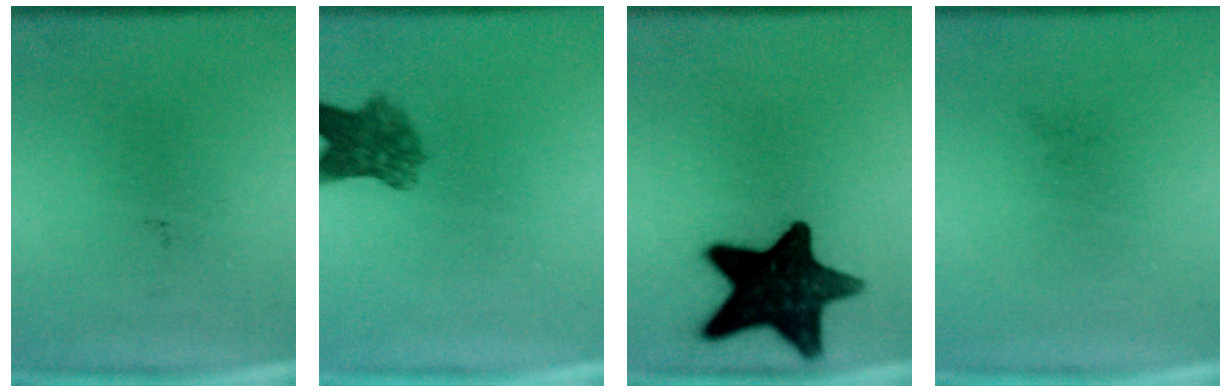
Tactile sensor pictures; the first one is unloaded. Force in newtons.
{"total": 5.4}
{"total": 15.9}
{"total": 0.0}